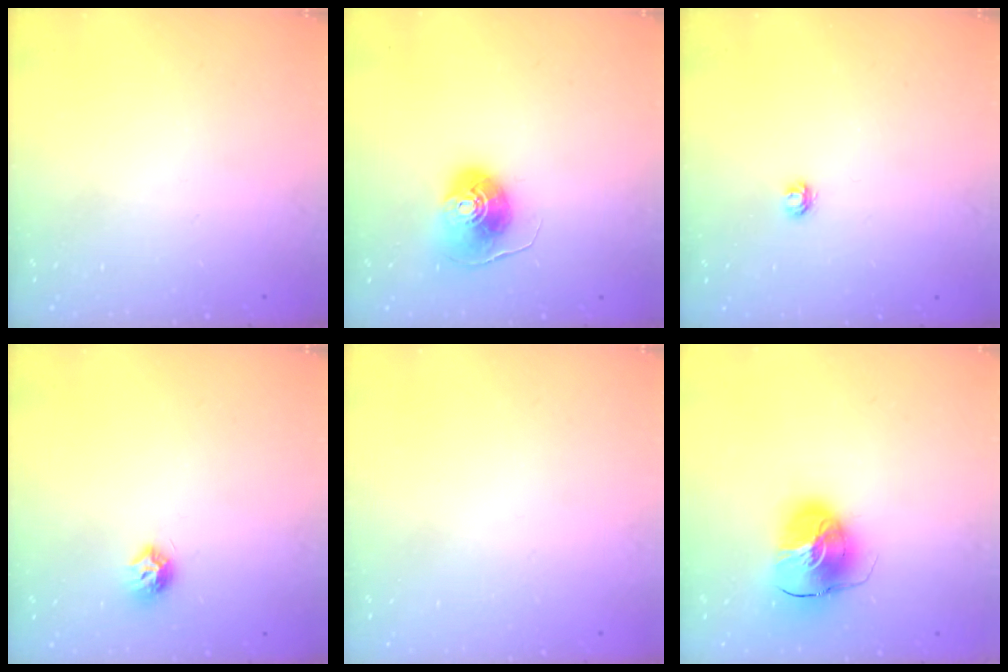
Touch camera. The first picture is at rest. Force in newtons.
{"total": 8.1, "press": 8.1, "slide": 0.3}
{"total": 3.6, "press": 3.6, "slide": 0.3}
{"total": 6.5, "press": 6.5, "slide": 0.3}
{"total": 0.7, "press": 0.7, "slide": 0.3}
{"total": 11.5, "press": 11.4, "slide": 1.5}